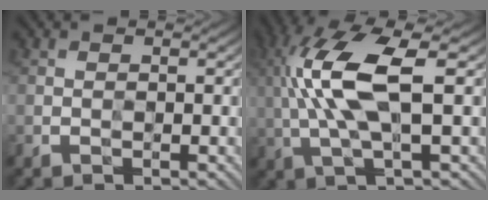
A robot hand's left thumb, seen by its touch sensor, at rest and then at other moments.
{"total": 9.5, "force": [2.0, 2.7, 8.9], "torque": [-0.205, 0.007, 0.042]}